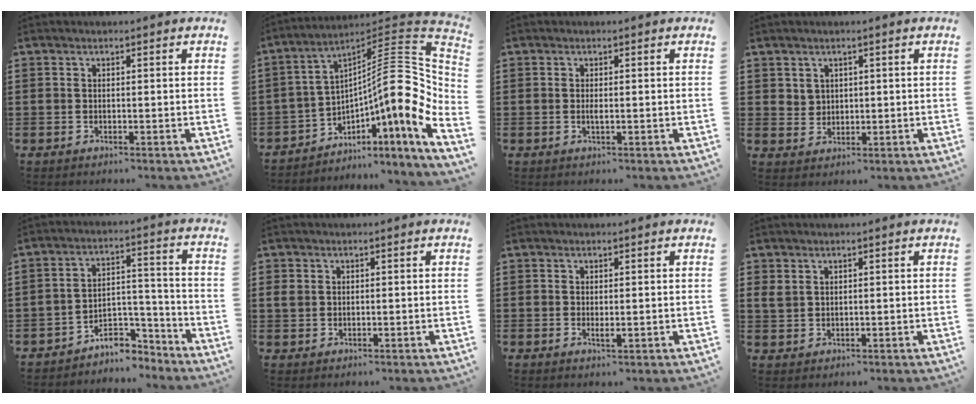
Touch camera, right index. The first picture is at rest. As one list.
[{"total": 14.7, "force": [-0.4, 3.6, 14.3], "torque": [-0.217, -0.039, -0.025]}, {"total": 0.8, "force": [-0.1, 0.1, 0.8], "torque": [-0.016, -0.003, 0.000]}, {"total": 2.3, "force": [1.3, 1.9, 0.4], "torque": [-0.016, 0.009, 0.024]}, {"total": 7.0, "force": [-5.7, 3.4, 2.3], "torque": [-0.044, 0.015, -0.109]}, {"total": 1.7, "force": [0.7, 1.4, 0.7], "torque": [-0.018, 0.007, 0.013]}, {"total": 1.2, "force": [0.1, 0.3, 1.1], "torque": [-0.022, -0.001, 0.002]}, {"total": 2.3, "force": [1.3, 1.6, 0.9], "torque": [-0.024, 0.007, 0.026]}]